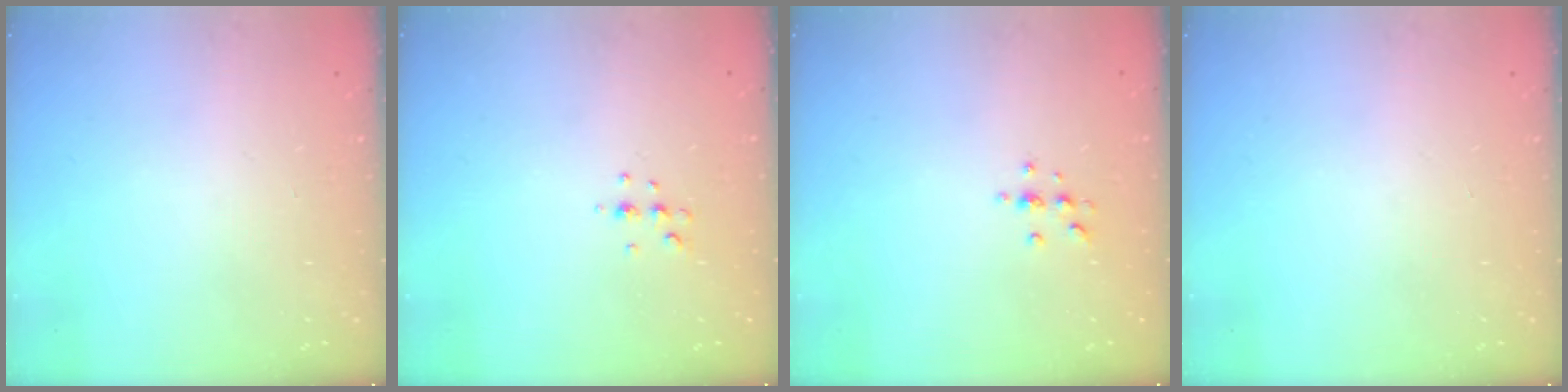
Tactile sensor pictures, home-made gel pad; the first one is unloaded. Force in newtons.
{"total": 4.9, "press": 4.7, "slide": 1.6}
{"total": 4.0, "press": 4.0, "slide": 0.4}
{"total": 0.0}